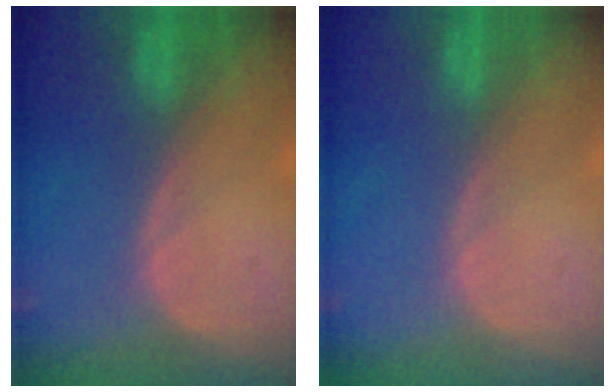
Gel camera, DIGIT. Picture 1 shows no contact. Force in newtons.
{"total": 0.0}